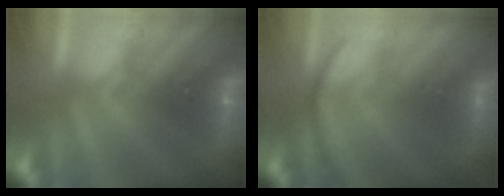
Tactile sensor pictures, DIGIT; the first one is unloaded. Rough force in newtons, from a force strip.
{"total": 2.9}